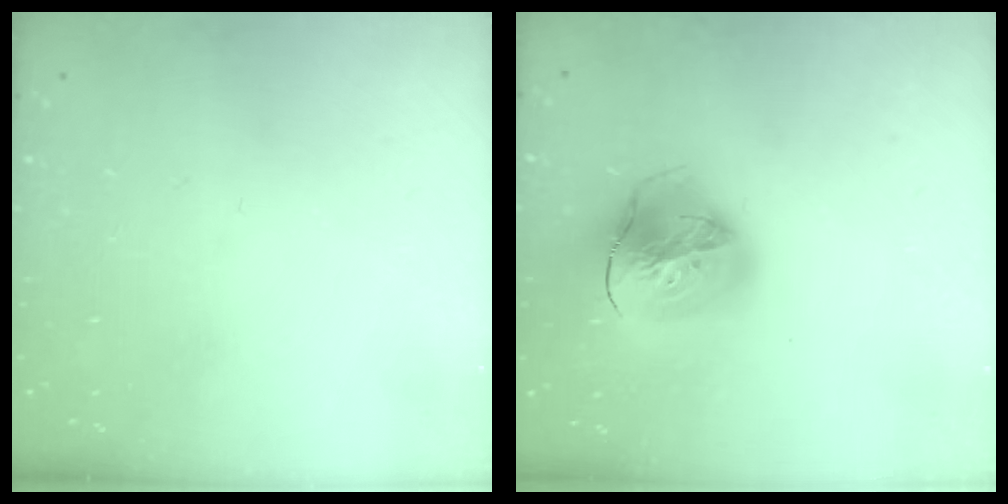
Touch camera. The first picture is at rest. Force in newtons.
{"total": 23.3, "press": 23.2, "slide": 2.4}